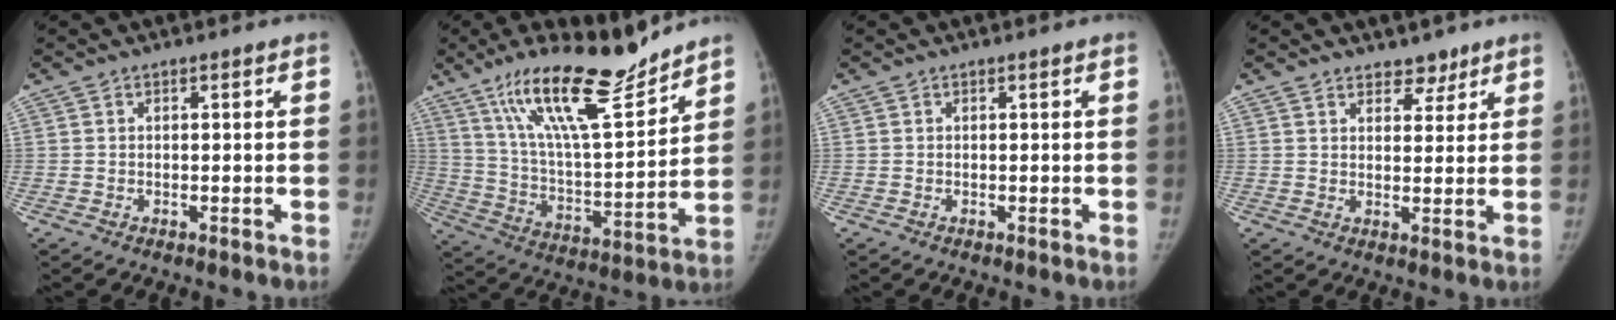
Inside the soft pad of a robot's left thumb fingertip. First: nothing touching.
{"total": 20.3, "force": [15.3, 4.4, 12.7], "torque": [-0.185, -0.084, 0.271]}
{"total": 0.0}
{"total": 3.9, "force": [3.1, 2.2, 1.0], "torque": [0.011, -0.020, 0.046]}